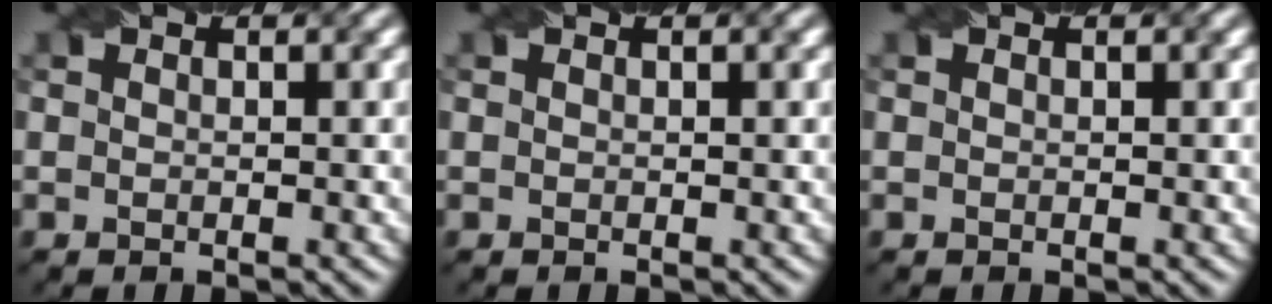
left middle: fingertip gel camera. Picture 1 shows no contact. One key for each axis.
{"total": 0.6, "fx": 0.2, "fy": 0.1, "fz": 0.6, "tx": -0.008, "ty": 0.005, "tz": -0.001}
{"total": 0.0}